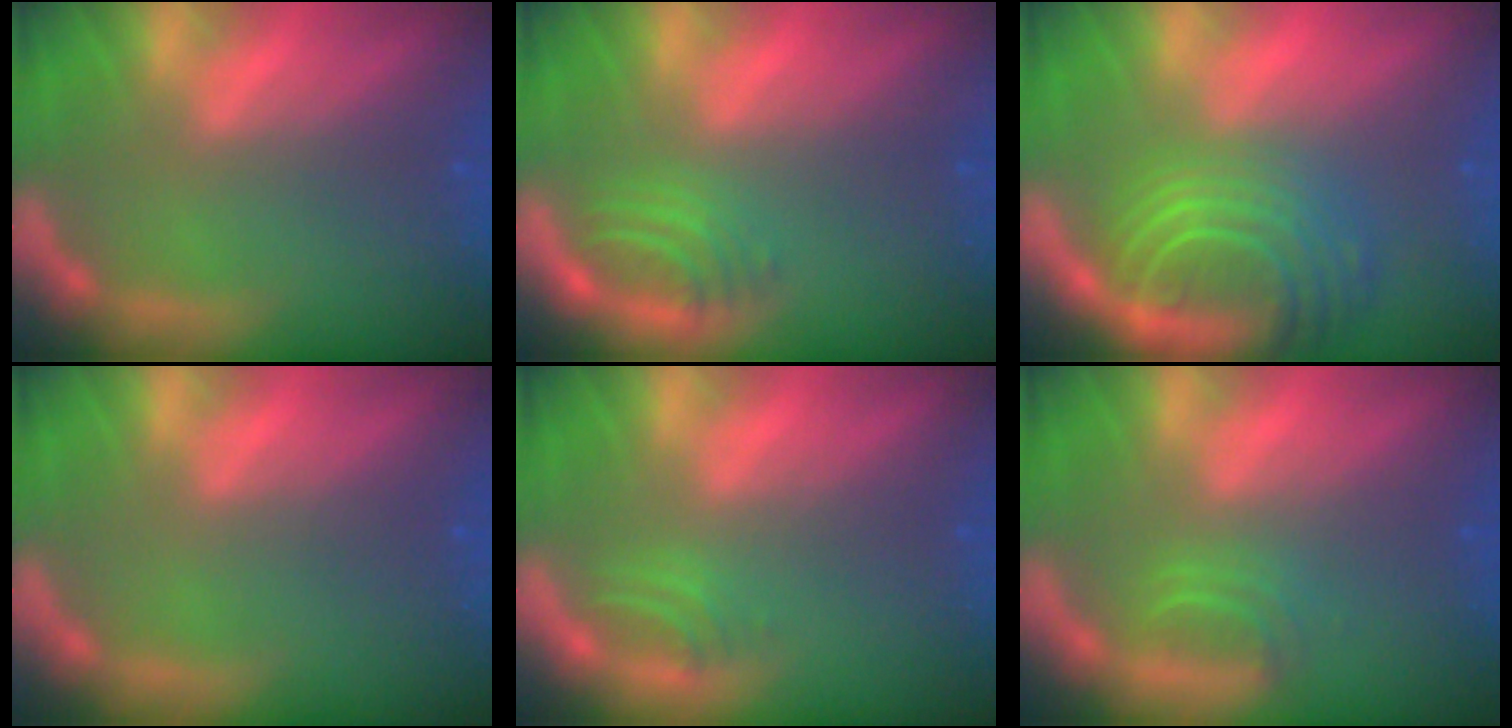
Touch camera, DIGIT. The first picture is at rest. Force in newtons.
{"total": 2.9}
{"total": 10.0}
{"total": 0.0}
{"total": 1.5}
{"total": 1.9}